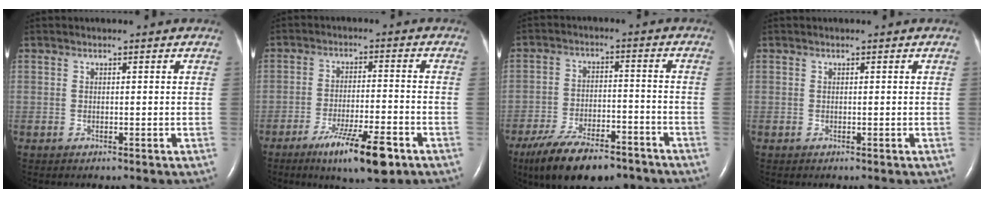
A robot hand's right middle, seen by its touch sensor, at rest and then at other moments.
{"total": 10.1, "force": [-6.1, 1.2, 8.0], "torque": [-0.139, -0.019, -0.095]}
{"total": 14.2, "force": [-10.9, 4.6, 7.8], "torque": [-0.134, -0.009, -0.176]}
{"total": 0.0}